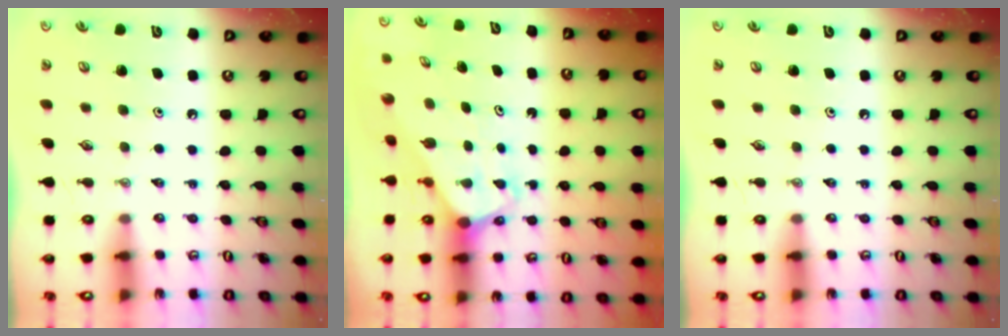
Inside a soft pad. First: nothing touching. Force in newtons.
{"total": 2.1, "press": 2.1, "slide": 0.1}
{"total": 0.0}